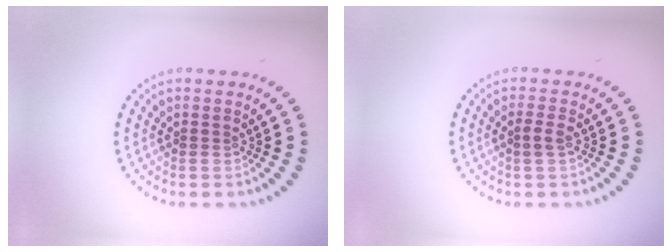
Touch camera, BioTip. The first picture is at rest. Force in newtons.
{"total": 1.1, "press": 1.0, "slide": 0.3}